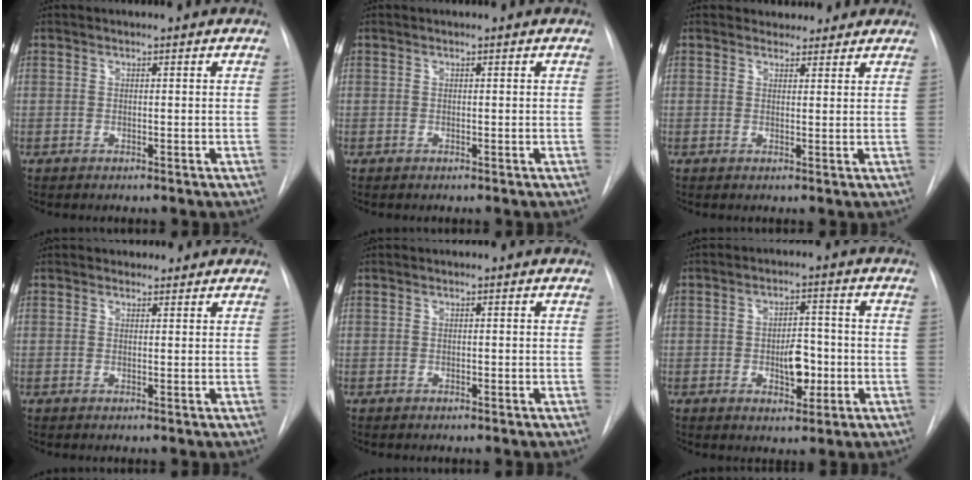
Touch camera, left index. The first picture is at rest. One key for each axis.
{"total": 0.0}
{"total": 3.6, "fx": 3.1, "fy": 1.8, "fz": 0.1, "tx": 0.009, "ty": 0.004, "tz": 0.035}
{"total": 1.4, "fx": 1.1, "fy": 0.9, "fz": -0.1, "tx": 0.008, "ty": 0.004, "tz": 0.011}
{"total": 0.0}
{"total": 5.7, "fx": -1.4, "fy": 2.9, "fz": 4.7, "tx": -0.068, "ty": 0.003, "tz": -0.016}